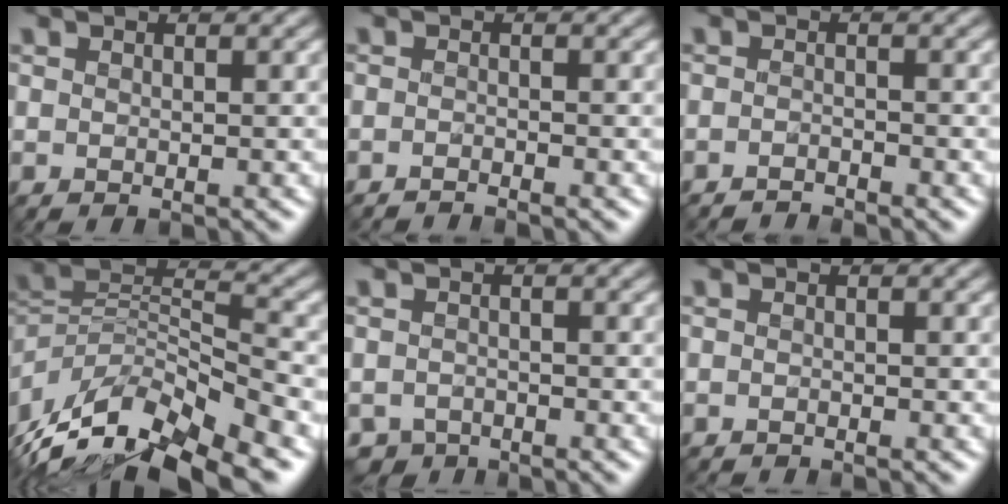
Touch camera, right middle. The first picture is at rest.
{"total": 1.1, "force": [-1.1, 0.0, 0.4], "torque": [-0.003, 0.001, -0.022]}
{"total": 1.4, "force": [-1.3, 0.0, 0.1], "torque": [0.001, 0.003, -0.027]}
{"total": 12.2, "force": [-8.1, 5.2, 7.4], "torque": [-0.157, 0.023, -0.137]}
{"total": 1.4, "force": [-1.2, 0.7, -0.3], "torque": [0.012, 0.005, -0.025]}
{"total": 0.0}